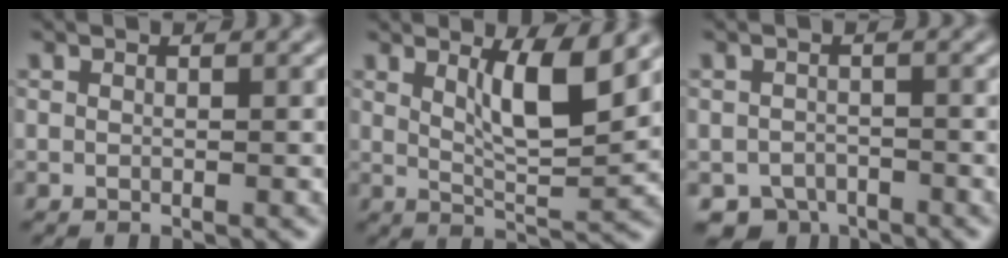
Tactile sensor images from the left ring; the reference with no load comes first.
{"total": 5.0, "force": [2.3, 1.1, 4.3], "torque": [-0.072, -0.009, 0.042]}
{"total": 2.8, "force": [-2.2, 1.7, 0.4], "torque": [0.004, -0.005, -0.044]}